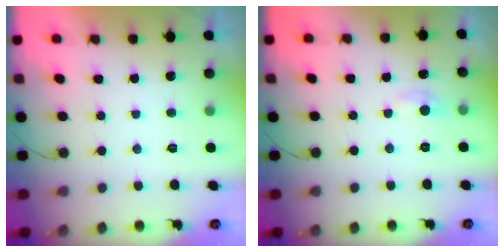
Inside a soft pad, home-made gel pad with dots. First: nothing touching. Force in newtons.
{"total": 5.0, "press": 5.0, "slide": 0.6}